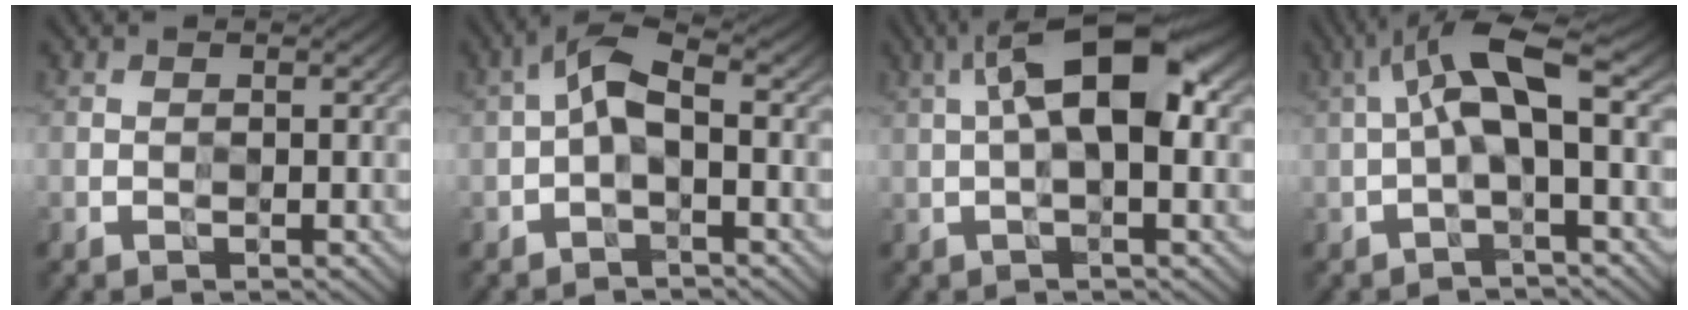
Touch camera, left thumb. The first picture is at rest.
{"total": 4.4, "force": [-0.5, 1.7, 4.0], "torque": [-0.083, 0.015, -0.022]}
{"total": 9.6, "force": [1.8, 3.3, 8.9], "torque": [-0.153, 0.024, 0.020]}
{"total": 8.5, "force": [0.8, 2.4, 8.1], "torque": [-0.160, 0.029, 0.003]}